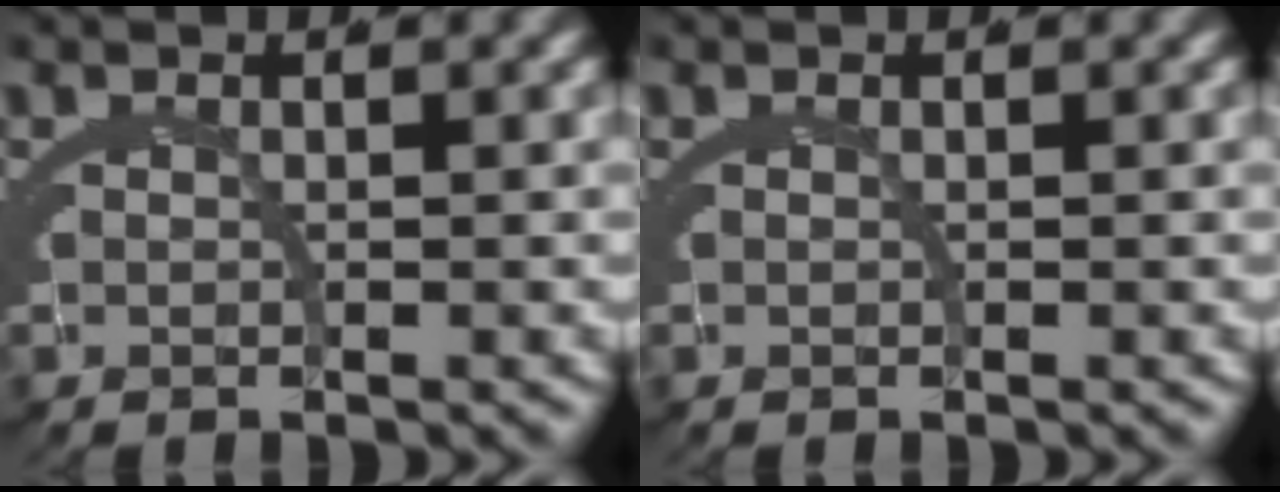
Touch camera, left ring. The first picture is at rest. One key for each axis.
{"total": 0.0}